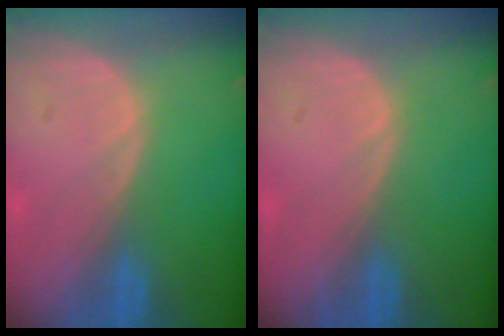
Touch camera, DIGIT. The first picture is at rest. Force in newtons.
{"total": 0.0}